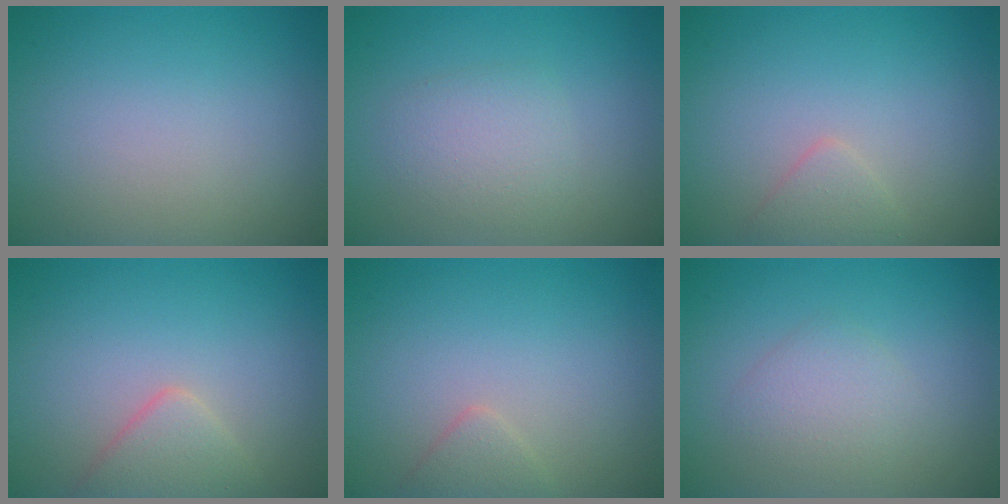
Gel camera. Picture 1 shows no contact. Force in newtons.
{"total": 2.4, "press": 2.4, "slide": 0.2}
{"total": 1.3, "press": 1.3, "slide": 0.0}
{"total": 2.6, "press": 2.6, "slide": 0.2}
{"total": 1.3, "press": 1.3, "slide": 0.0}
{"total": 2.1, "press": 2.1, "slide": 0.1}